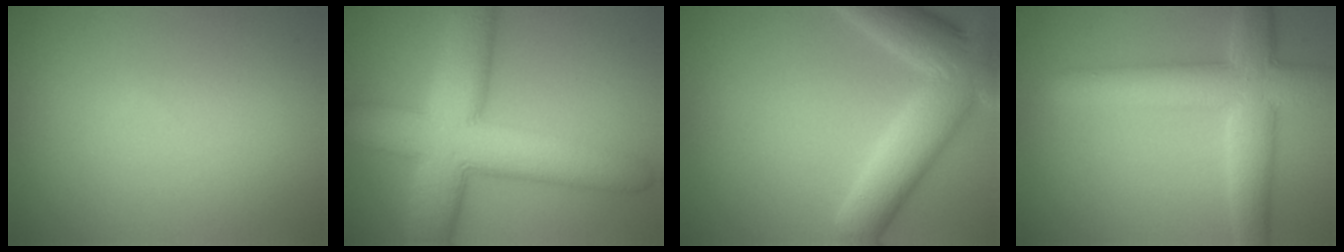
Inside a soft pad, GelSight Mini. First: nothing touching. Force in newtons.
{"total": 11.1, "press": 11.1, "slide": 0.7}
{"total": 8.0, "press": 8.0, "slide": 0.5}
{"total": 6.8, "press": 6.8, "slide": 0.2}